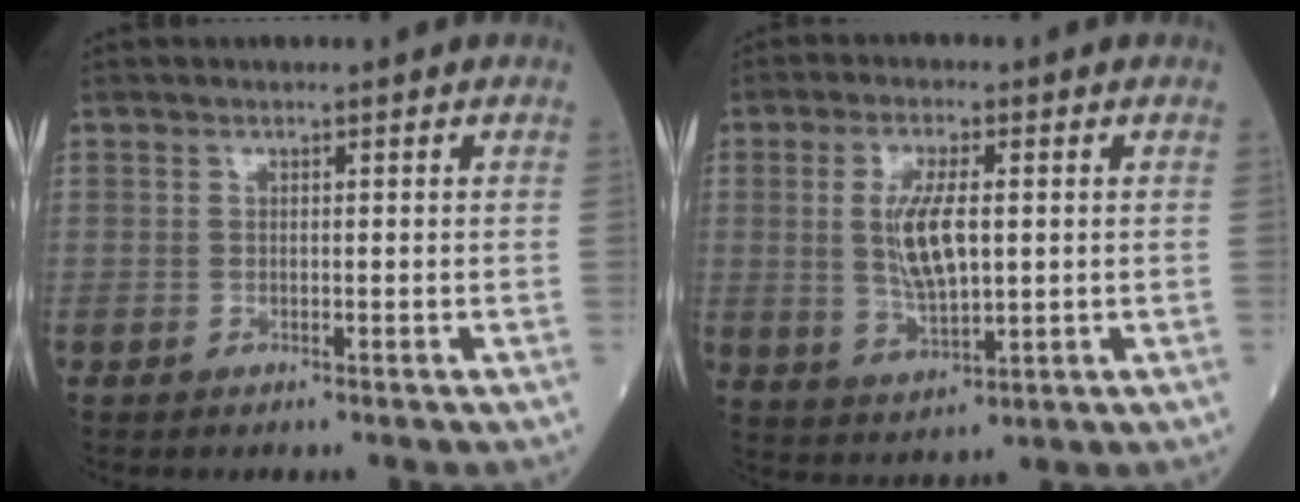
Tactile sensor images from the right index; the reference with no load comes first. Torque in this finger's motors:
{"motor_torque": [0.29, -0.02, 0.21, 0.09]}